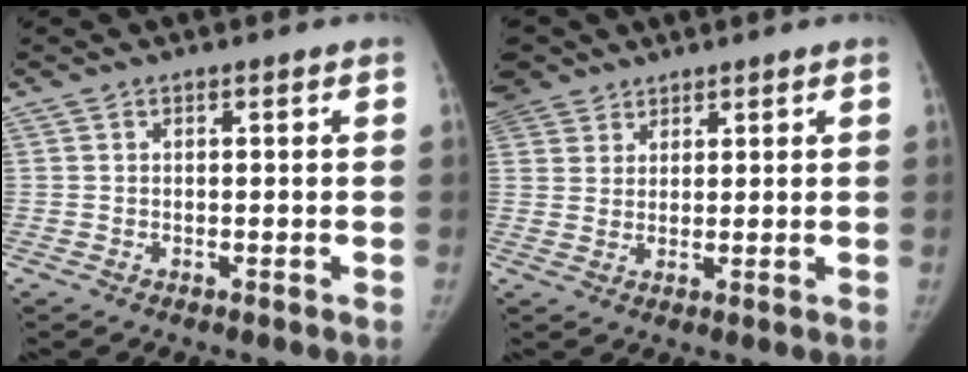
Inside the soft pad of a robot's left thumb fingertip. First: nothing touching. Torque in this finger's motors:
{"motor_torque": [0.90, -0.01, 0.11, -0.21, 0.13]}